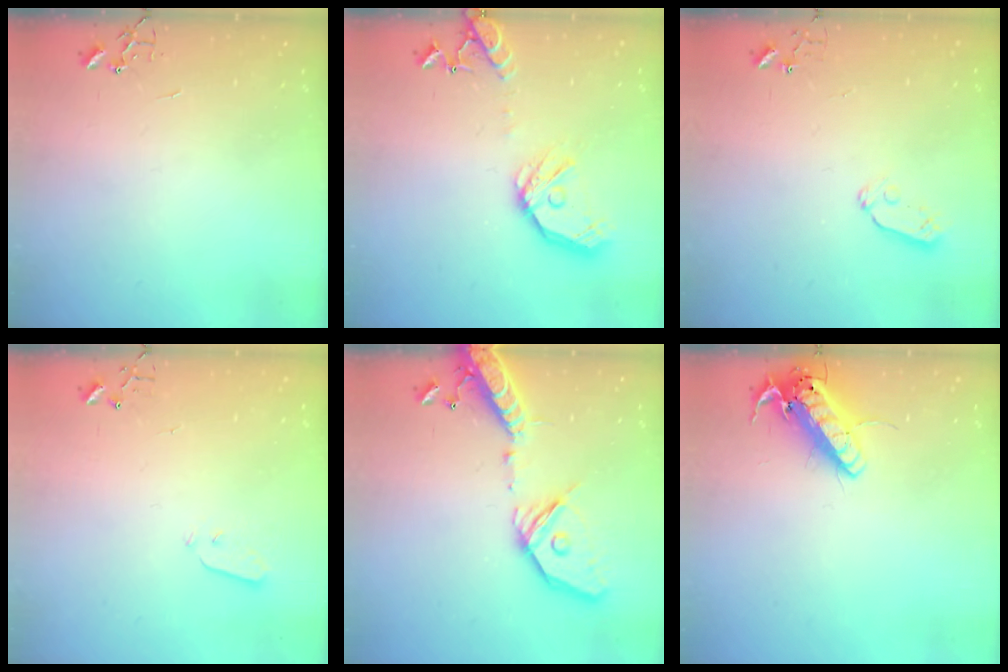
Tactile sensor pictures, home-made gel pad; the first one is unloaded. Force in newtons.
{"total": 16.6, "press": 16.4, "slide": 2.7}
{"total": 5.0, "press": 4.9, "slide": 1.1}
{"total": 3.6, "press": 3.6, "slide": 0.2}
{"total": 21.3, "press": 20.9, "slide": 4.1}
{"total": 14.9, "press": 14.7, "slide": 2.8}